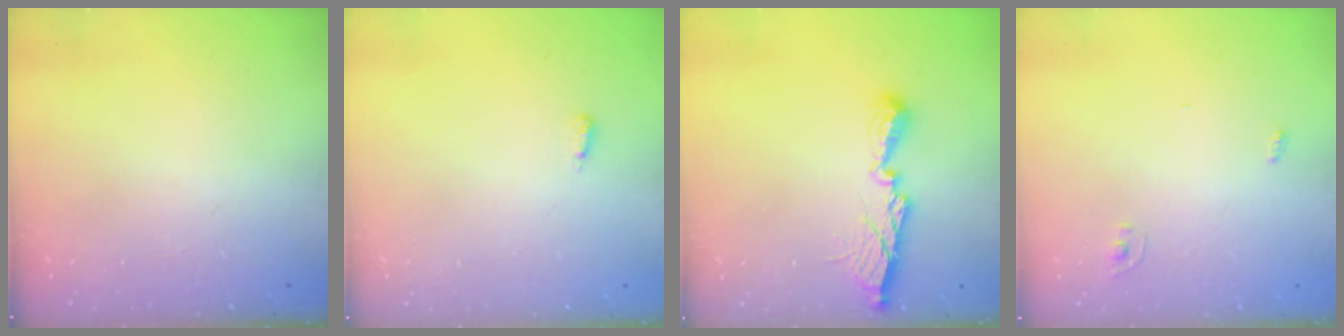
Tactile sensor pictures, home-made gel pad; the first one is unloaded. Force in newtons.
{"total": 3.6, "press": 2.7, "slide": 2.5}
{"total": 11.0, "press": 11.0, "slide": 0.4}
{"total": 2.4, "press": 2.4, "slide": 0.2}